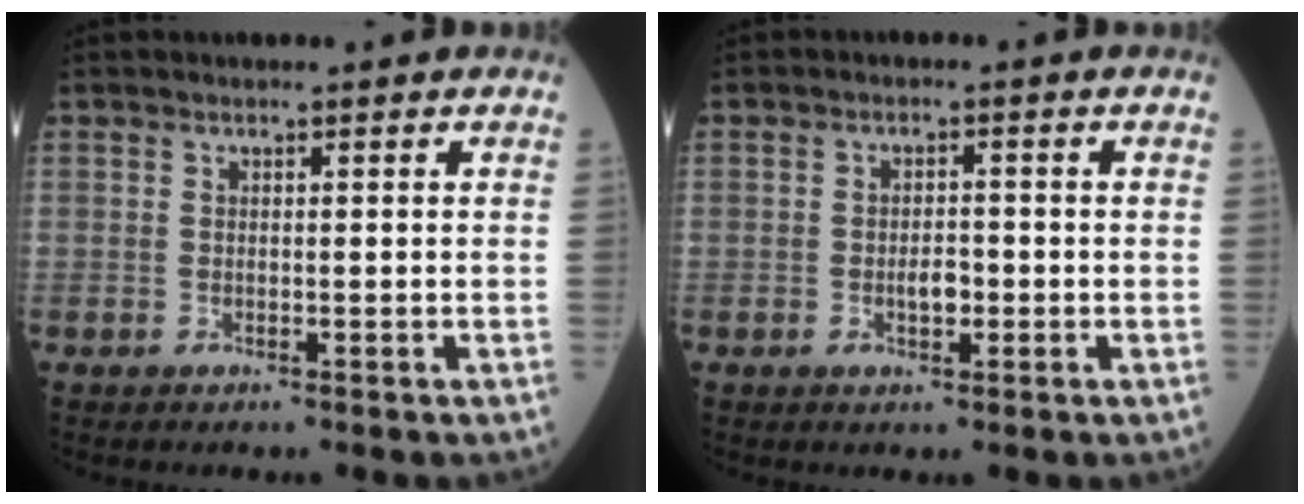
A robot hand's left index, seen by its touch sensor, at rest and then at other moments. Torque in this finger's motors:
{"motor_torque": [0.18, -0.09, 0.07, 0.03]}